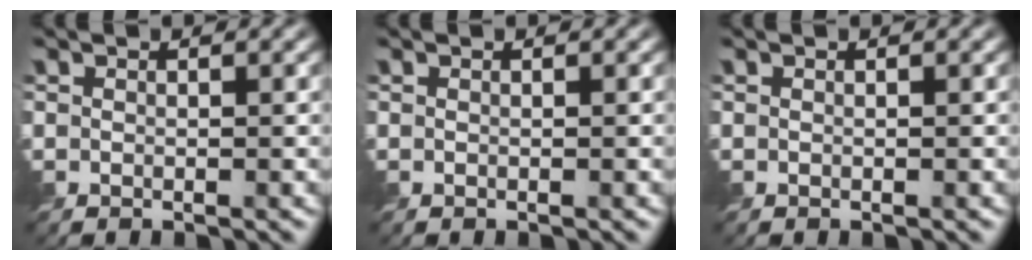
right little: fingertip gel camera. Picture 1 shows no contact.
{"total": 0.0}
{"total": 0.0}